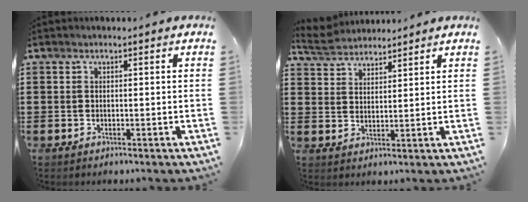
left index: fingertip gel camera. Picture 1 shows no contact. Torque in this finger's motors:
{"motor_torque": [0.20, 0.00, 0.36, 0.10]}